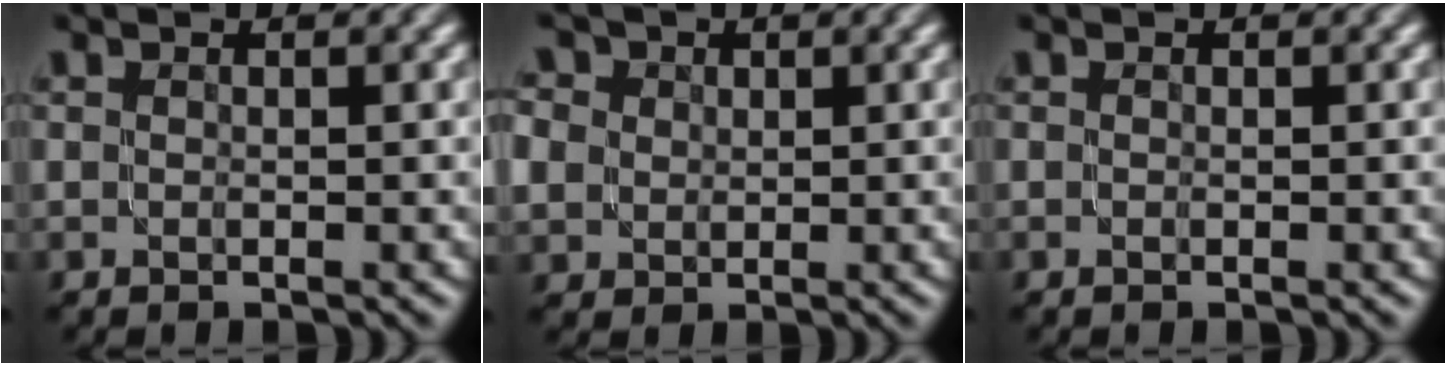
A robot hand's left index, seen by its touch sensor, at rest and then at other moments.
{"total": 6.8, "force": [2.3, 5.7, 3.0], "torque": [-0.068, 0.025, 0.020]}
{"total": 0.0}